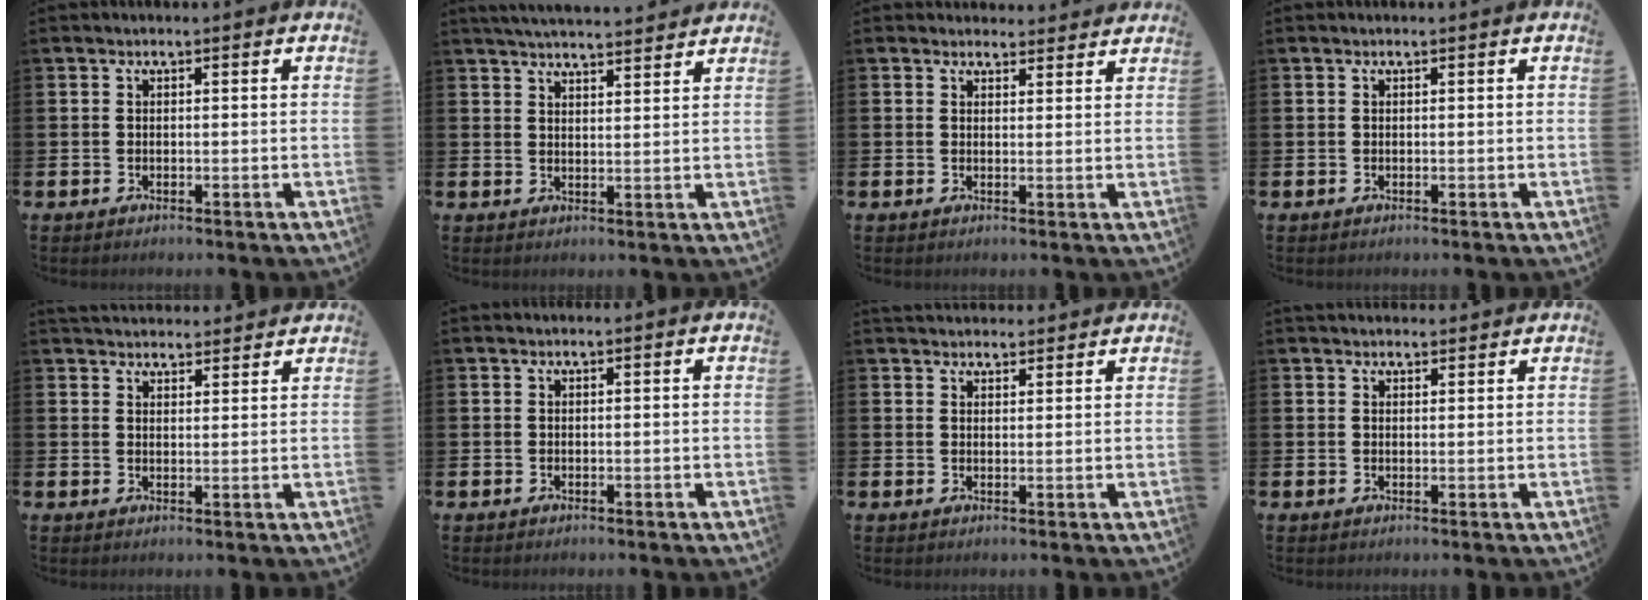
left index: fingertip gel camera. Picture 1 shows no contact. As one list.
[{"total": 4.3, "force": [4.3, 0.0, 0.4], "torque": [-0.014, -0.024, 0.077]}, {"total": 2.4, "force": [2.2, 0.7, -0.2], "torque": [0.005, -0.010, 0.040]}, {"total": 0.0}, {"total": 3.4, "force": [3.3, 0.7, 0.0], "torque": [-0.010, -0.013, 0.062]}, {"total": 0.0}, {"total": 2.4, "force": [2.3, 0.6, -0.1], "torque": [0.004, -0.010, 0.042]}, {"total": 1.9, "force": [1.8, 0.6, 0.0], "torque": [0.003, -0.004, 0.032]}]